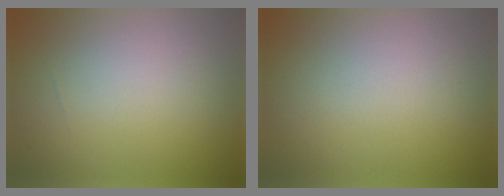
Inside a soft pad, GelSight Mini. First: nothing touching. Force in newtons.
{"total": 0.0}